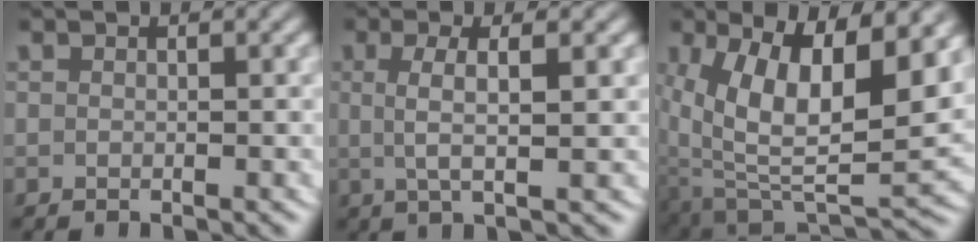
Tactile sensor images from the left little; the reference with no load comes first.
{"total": 3.5, "force": [0.7, 0.0, 3.4], "torque": [-0.061, -0.002, 0.018]}
{"total": 12.6, "force": [-0.8, 7.1, 10.4], "torque": [-0.182, -0.045, 0.012]}